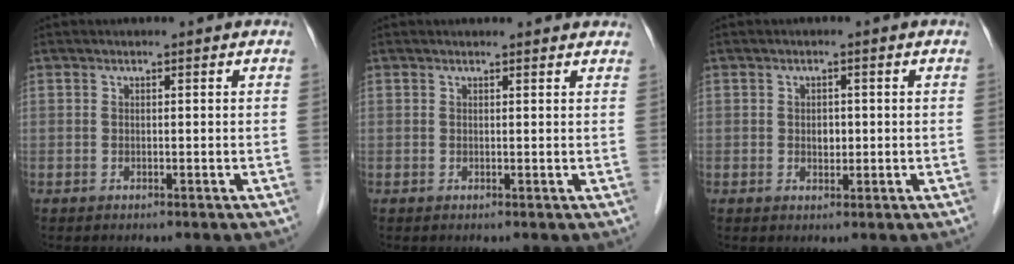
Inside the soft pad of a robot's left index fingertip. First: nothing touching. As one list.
[{"total": 4.0, "force": [3.8, 0.7, 0.7], "torque": [-0.011, 0.009, 0.032]}, {"total": 1.7, "force": [0.0, 1.2, 1.2], "torque": [-0.018, 0.001, 0.002]}]